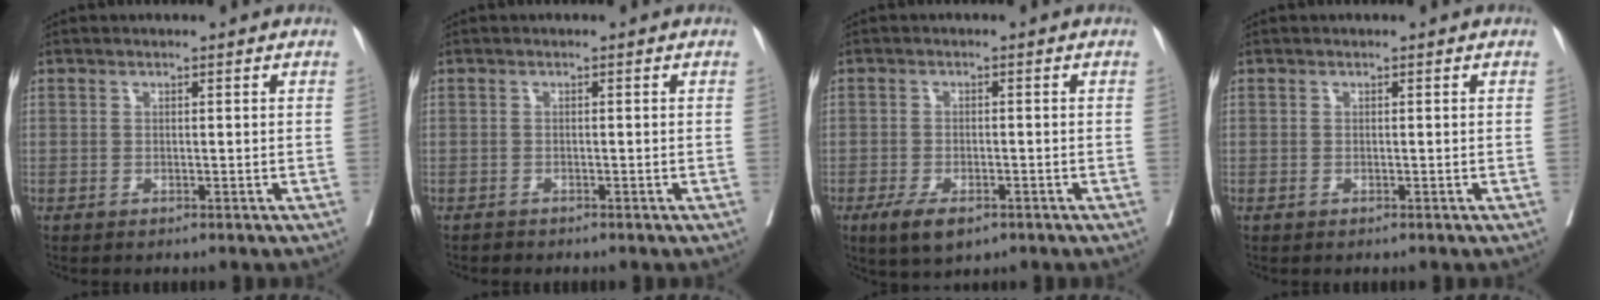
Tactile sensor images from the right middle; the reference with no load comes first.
{"total": 0.6, "force": [-0.6, 0.1, 0.0], "torque": [-0.005, -0.001, -0.013]}
{"total": 5.3, "force": [-3.3, 2.0, 3.7], "torque": [-0.065, -0.008, -0.052]}
{"total": 0.0}